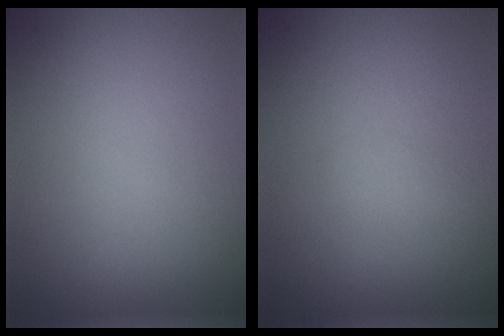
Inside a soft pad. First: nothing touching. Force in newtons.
{"total": 0.6, "press": 0.6, "slide": 0.0}